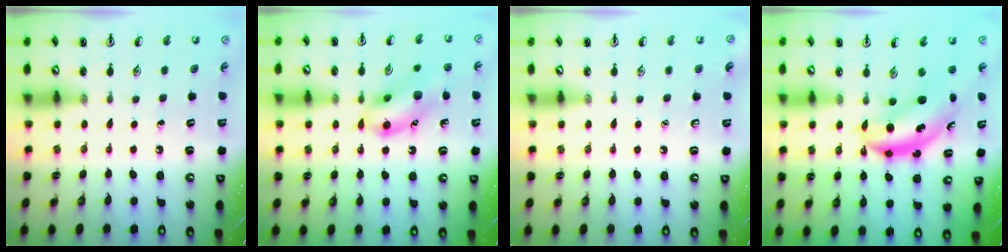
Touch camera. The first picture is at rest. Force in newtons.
{"total": 11.8, "press": 11.7, "slide": 1.1}
{"total": 0.0}
{"total": 6.2, "press": 6.0, "slide": 1.4}